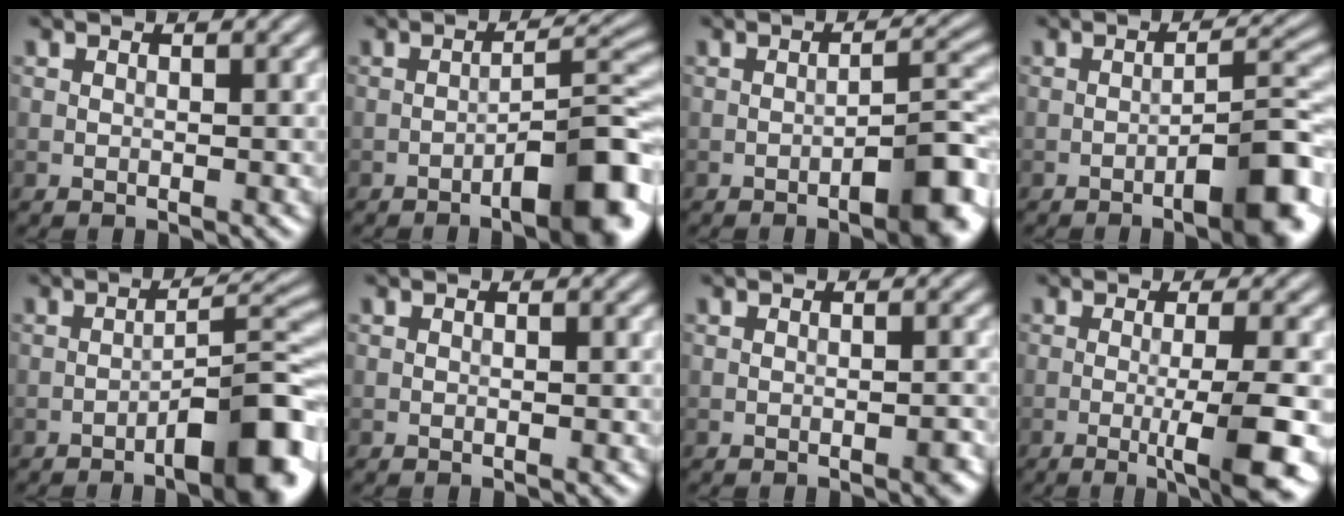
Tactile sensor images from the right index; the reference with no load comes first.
{"total": 7.1, "force": [-4.0, 1.7, 5.6], "torque": [-0.074, 0.017, -0.061]}
{"total": 5.3, "force": [-2.8, 1.2, 4.3], "torque": [-0.060, 0.013, -0.040]}
{"total": 6.5, "force": [-3.4, 1.5, 5.4], "torque": [-0.073, 0.016, -0.051]}
{"total": 7.9, "force": [-4.5, 1.9, 6.2], "torque": [-0.082, 0.015, -0.068]}
{"total": 0.0}
{"total": 0.9, "force": [-0.5, 0.2, 0.8], "torque": [-0.010, 0.001, -0.007]}
{"total": 6.4, "force": [-1.8, 1.1, 6.0], "torque": [-0.085, -0.001, -0.032]}